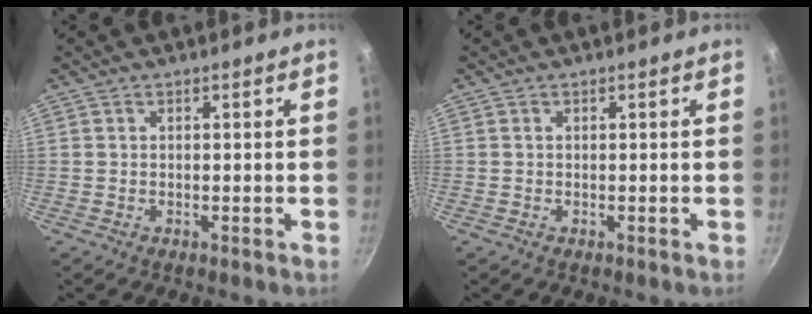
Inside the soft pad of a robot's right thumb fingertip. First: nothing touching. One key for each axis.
{"total": 0.0}